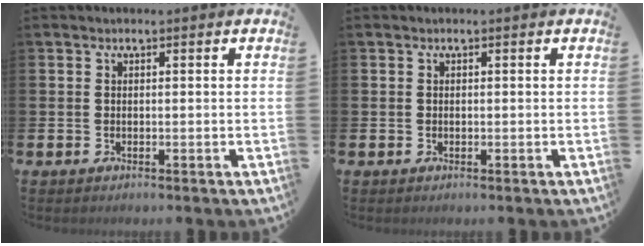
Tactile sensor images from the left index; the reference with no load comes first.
{"total": 0.0}